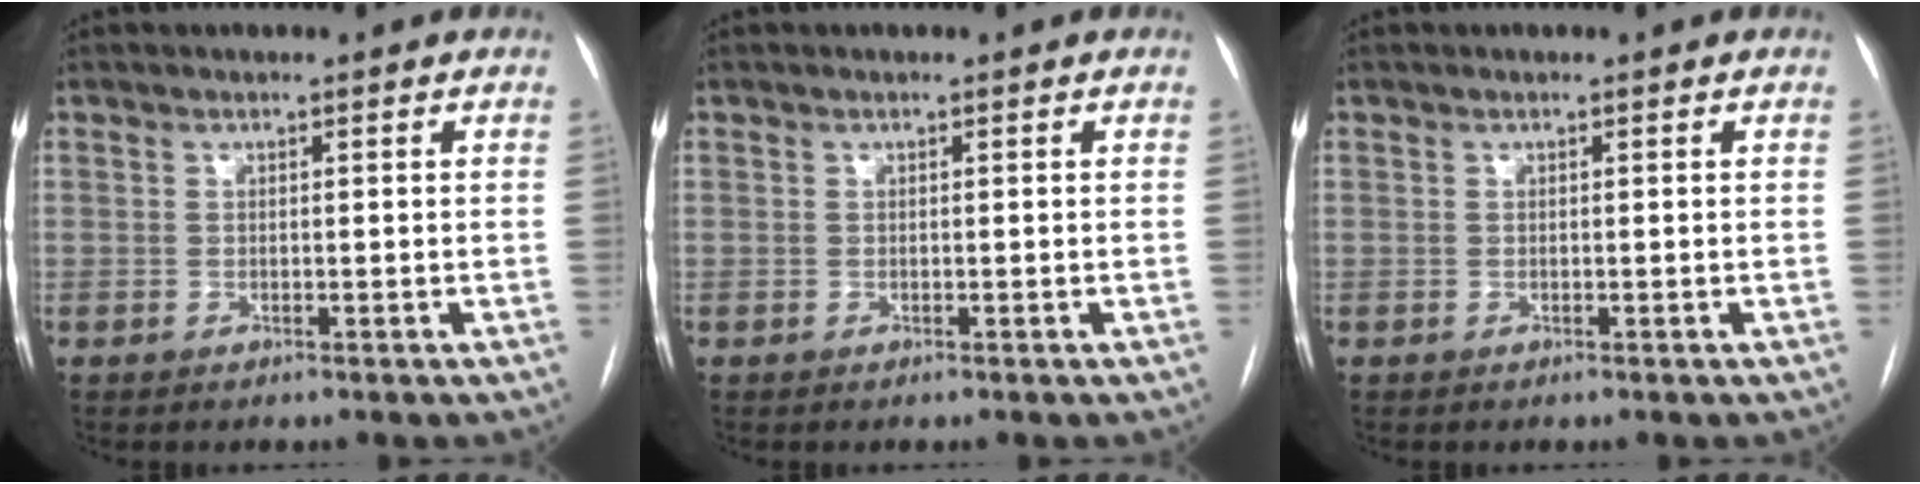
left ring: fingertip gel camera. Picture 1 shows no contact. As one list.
[{"total": 0.0}, {"total": 0.0}]